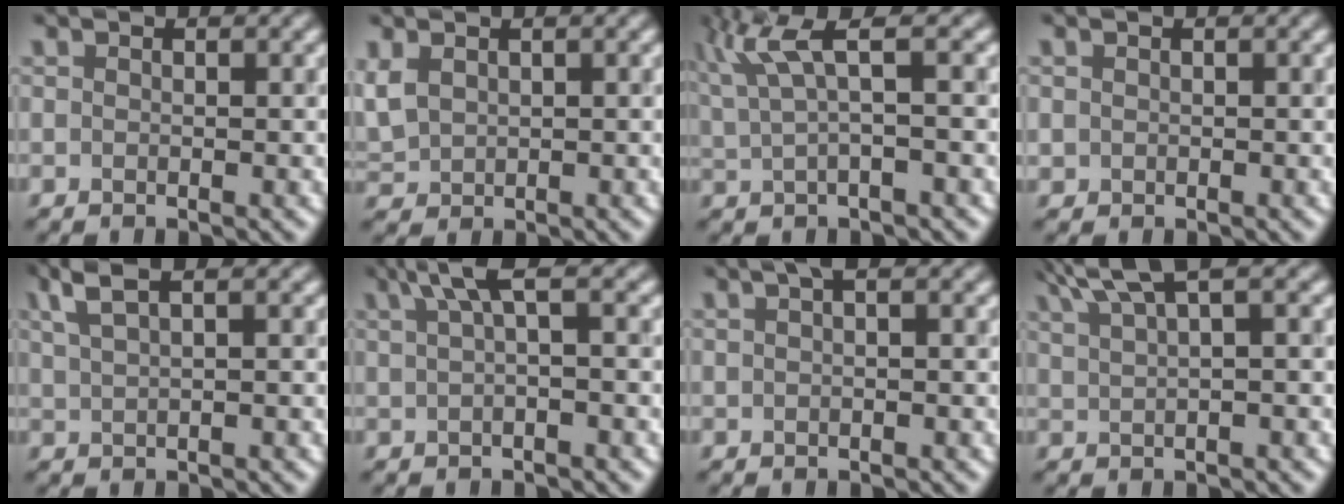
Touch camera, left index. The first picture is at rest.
{"total": 2.5, "force": [0.9, 1.9, 1.3], "torque": [-0.045, 0.005, 0.022]}
{"total": 4.1, "force": [2.1, 0.4, 3.6], "torque": [-0.077, 0.014, 0.046]}
{"total": 0.7, "force": [0.0, 0.7, 0.0], "torque": [0.006, -0.003, -0.002]}
{"total": 2.8, "force": [1.8, 0.6, 2.0], "torque": [-0.033, 0.012, 0.033]}
{"total": 2.6, "force": [1.0, 0.3, 2.4], "torque": [-0.042, 0.009, 0.017]}
{"total": 0.8, "force": [0.4, -0.1, 0.7], "torque": [-0.013, 0.005, 0.007]}
{"total": 4.0, "force": [2.9, 0.6, 2.8], "torque": [-0.040, 0.018, 0.051]}